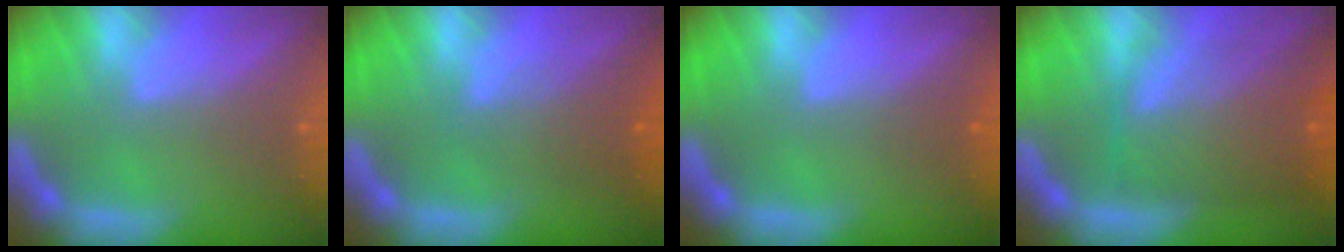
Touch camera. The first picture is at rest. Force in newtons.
{"total": 3.5}
{"total": 1.0}
{"total": 8.6}